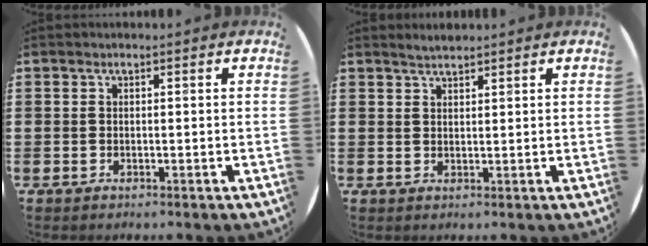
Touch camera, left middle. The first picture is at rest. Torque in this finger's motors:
{"motor_torque": [0.34, -0.36, -0.01, -0.01]}